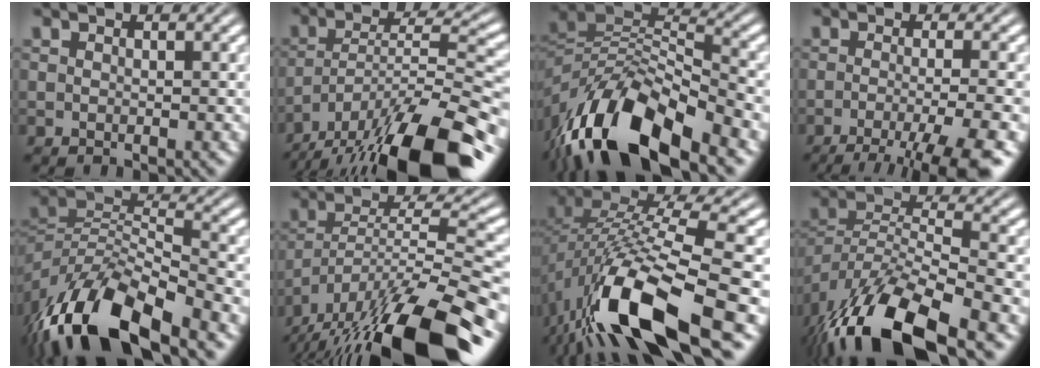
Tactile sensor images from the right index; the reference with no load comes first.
{"total": 10.0, "force": [-5.5, 3.1, 7.7], "torque": [-0.113, -0.020, -0.073]}
{"total": 12.3, "force": [-3.7, 7.2, 9.3], "torque": [-0.175, -0.038, -0.049]}
{"total": 8.2, "force": [-5.3, 2.2, 5.9], "torque": [-0.073, -0.024, -0.070]}
{"total": 11.0, "force": [-4.9, 5.8, 7.9], "torque": [-0.149, -0.040, -0.063]}
{"total": 11.2, "force": [-6.1, 4.5, 8.3], "torque": [-0.141, -0.031, -0.079]}
{"total": 10.7, "force": [-3.3, 4.0, 9.3], "torque": [-0.183, -0.028, -0.036]}
{"total": 10.0, "force": [-4.9, 5.2, 7.1], "torque": [-0.145, -0.036, -0.064]}